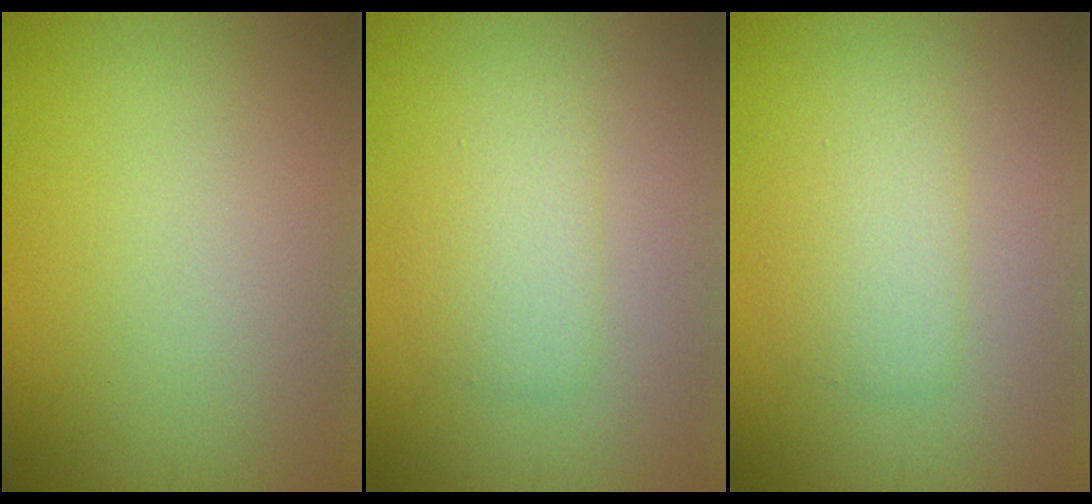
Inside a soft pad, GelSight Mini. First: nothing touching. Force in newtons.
{"total": 2.3, "press": 2.3, "slide": 0.1}
{"total": 2.3, "press": 2.3, "slide": 0.1}